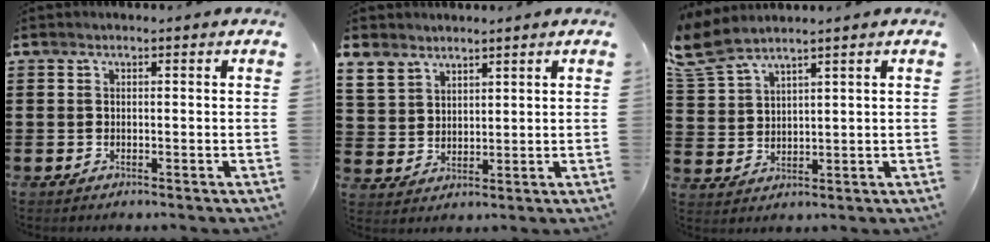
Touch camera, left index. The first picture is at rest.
{"total": 4.4, "force": [3.7, 2.4, 0.5], "torque": [-0.026, -0.003, 0.072]}
{"total": 5.3, "force": [4.5, 1.1, 2.6], "torque": [-0.069, -0.015, 0.083]}